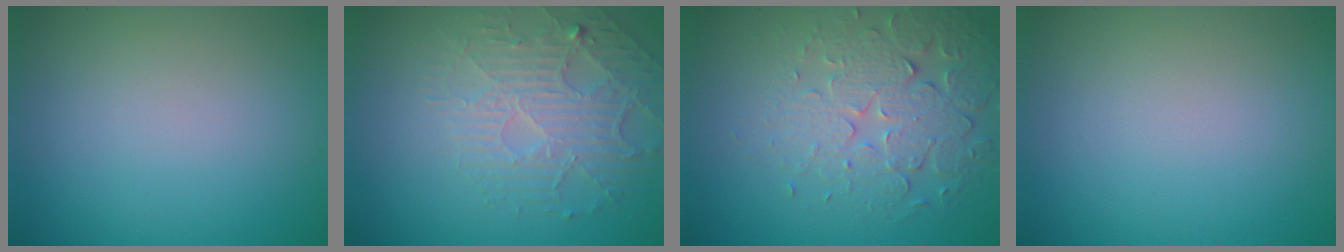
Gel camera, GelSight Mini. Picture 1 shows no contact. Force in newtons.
{"total": 4.5, "press": 3.3, "slide": 3.1}
{"total": 4.8, "press": 4.3, "slide": 2.2}
{"total": 0.0}